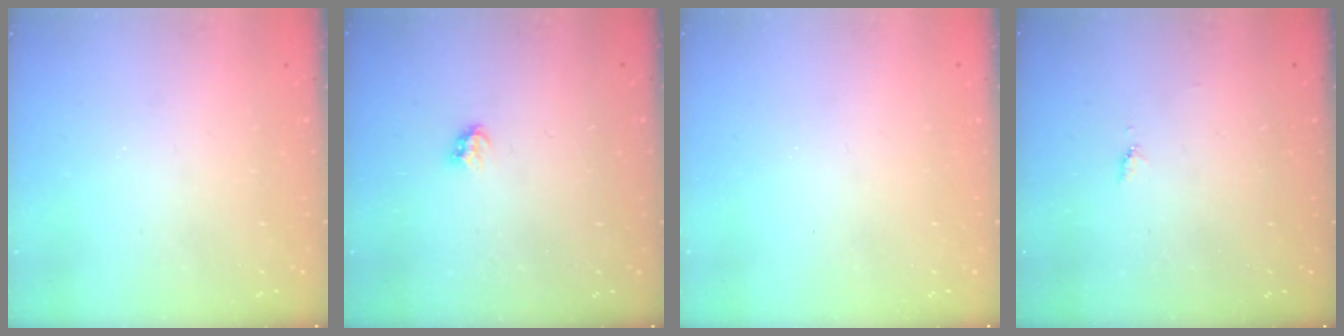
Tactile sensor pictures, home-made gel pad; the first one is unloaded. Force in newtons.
{"total": 2.7, "press": 2.6, "slide": 0.4}
{"total": 0.0}
{"total": 3.7, "press": 3.7, "slide": 0.5}